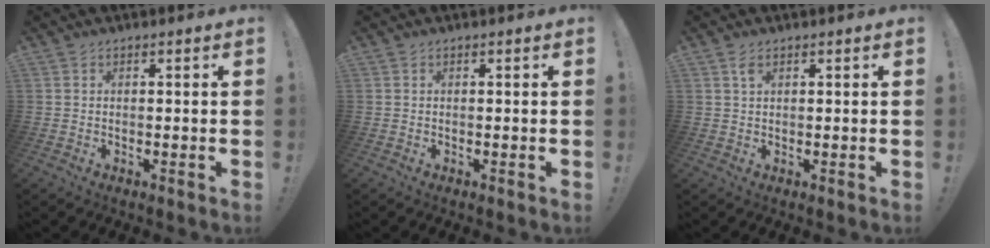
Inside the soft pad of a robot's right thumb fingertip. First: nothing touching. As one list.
[{"total": 0.0}, {"total": 2.0, "force": [1.1, 0.9, 1.4], "torque": [-0.029, 0.001, 0.019]}]